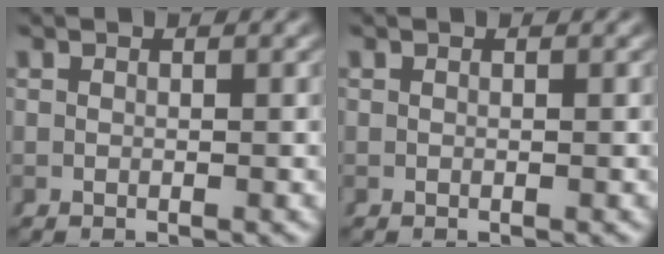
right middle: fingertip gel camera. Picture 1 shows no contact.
{"total": 0.0}